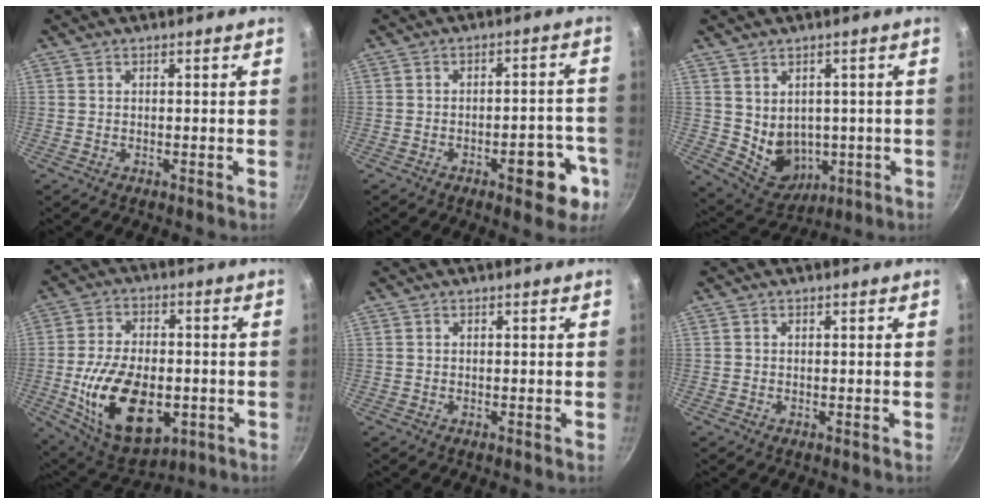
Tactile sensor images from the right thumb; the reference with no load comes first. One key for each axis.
{"total": 9.5, "fx": -4.3, "fy": 4.0, "fz": 7.5, "tx": -0.064, "ty": 0.034, "tz": -0.050}
{"total": 8.7, "fx": -0.1, "fy": 7.1, "fz": 5.1, "tx": -0.059, "ty": -0.013, "tz": 0.025}
{"total": 19.8, "fx": -4.2, "fy": 11.6, "fz": 15.5, "tx": -0.258, "ty": 0.008, "tz": -0.056}
{"total": 0.0}
{"total": 0.0}